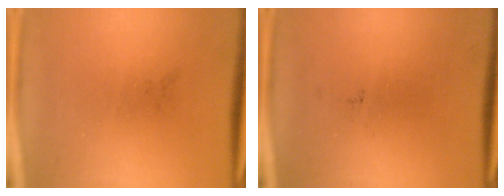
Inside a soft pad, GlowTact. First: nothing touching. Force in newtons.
{"total": 0.0}